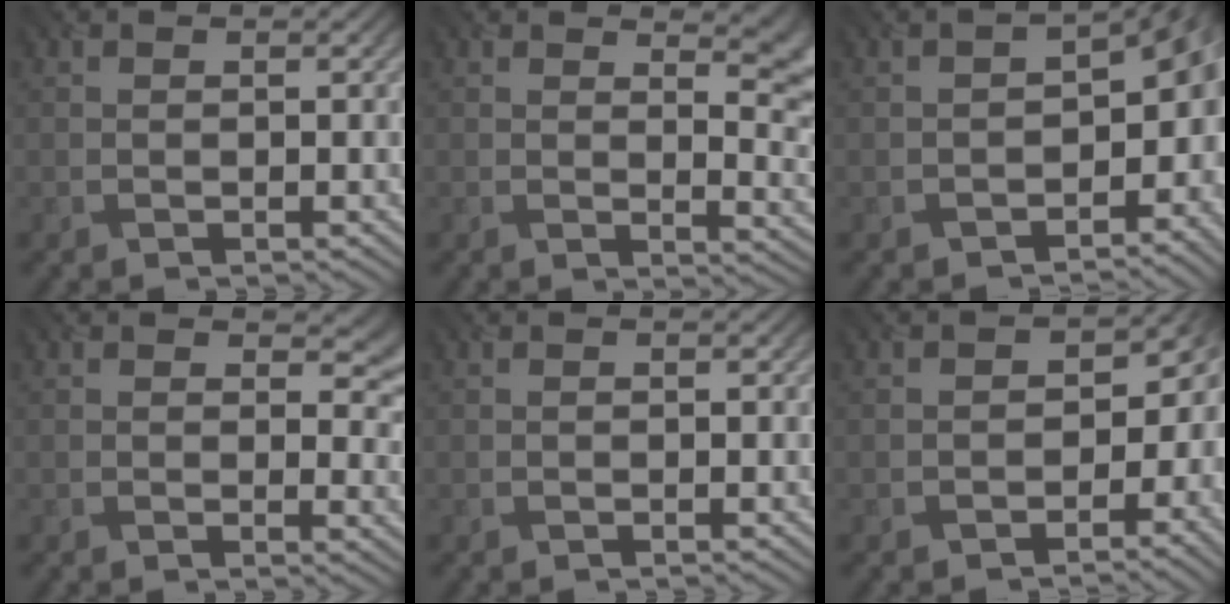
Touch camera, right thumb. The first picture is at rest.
{"total": 7.4, "force": [3.6, 3.2, 5.7], "torque": [-0.047, -0.002, 0.055]}
{"total": 8.7, "force": [-3.7, 5.5, 5.6], "torque": [-0.058, -0.037, -0.045]}
{"total": 4.4, "force": [2.1, 2.7, 2.8], "torque": [-0.034, -0.012, 0.032]}
{"total": 0.0}
{"total": 4.4, "force": [-2.3, 3.3, 1.6], "torque": [-0.006, -0.018, -0.039]}